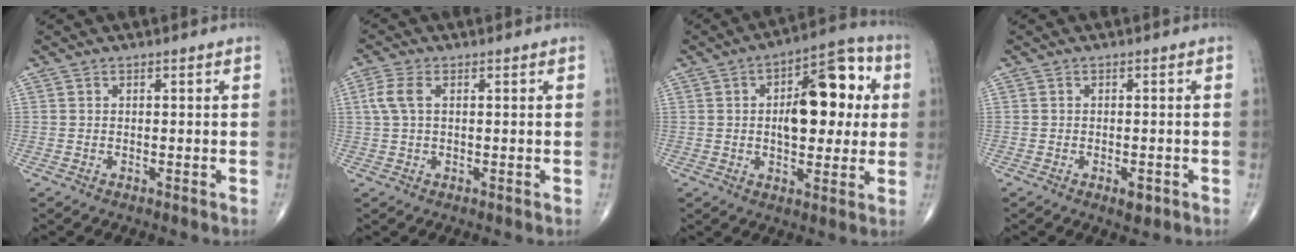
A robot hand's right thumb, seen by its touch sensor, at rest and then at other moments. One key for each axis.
{"total": 4.0, "fx": 0.9, "fy": 2.1, "fz": 3.3, "tx": -0.091, "ty": 0.014, "tz": 0.016}
{"total": 15.8, "fx": 2.3, "fy": 8.1, "fz": 13.4, "tx": -0.151, "ty": 0.017, "tz": 0.028}
{"total": 2.2, "fx": -1.1, "fy": 1.0, "fz": 1.6, "tx": -0.017, "ty": 0.000, "tz": -0.013}